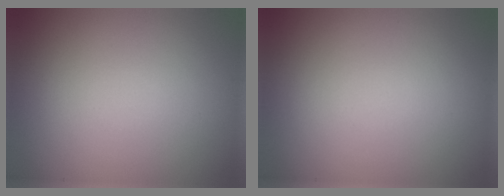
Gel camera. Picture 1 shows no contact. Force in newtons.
{"total": 0.0}